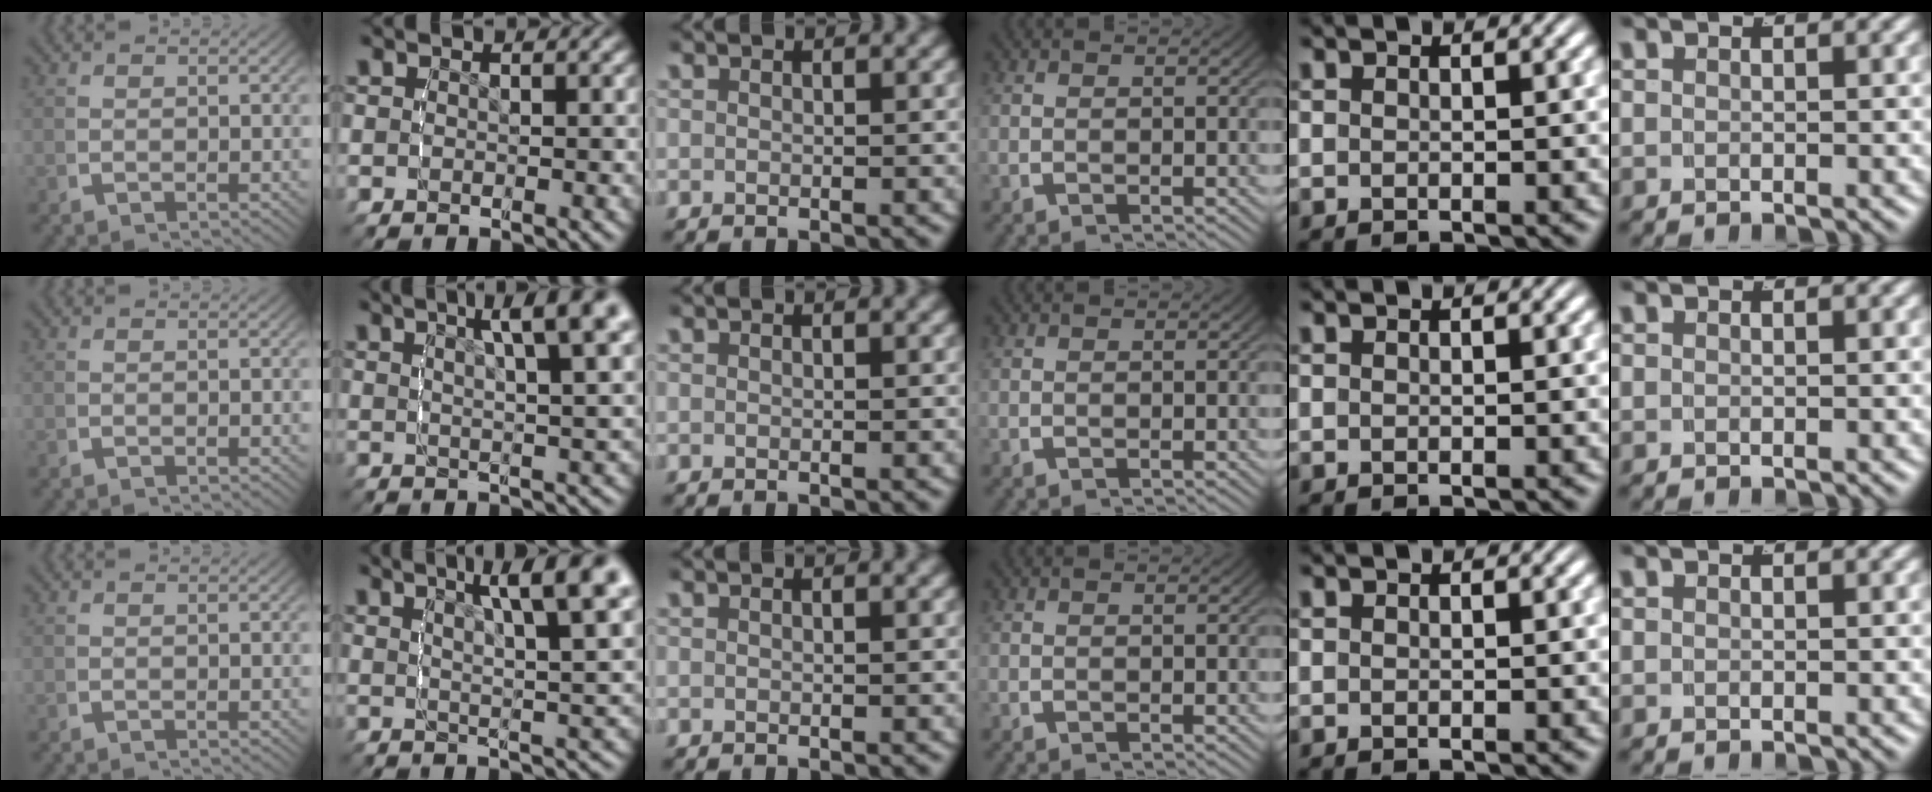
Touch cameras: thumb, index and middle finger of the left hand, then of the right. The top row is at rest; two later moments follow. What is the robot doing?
{"motion": "lift_and_place", "object": "condiment"}